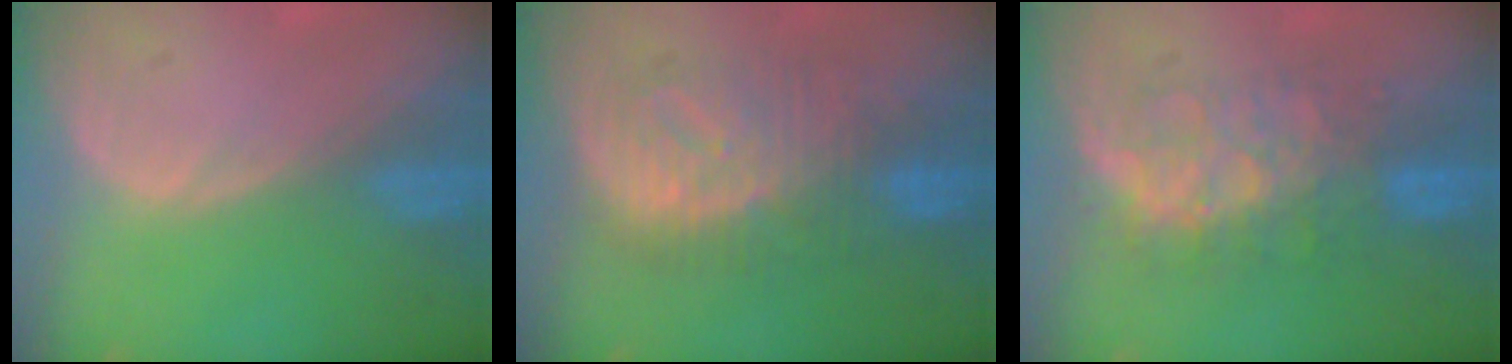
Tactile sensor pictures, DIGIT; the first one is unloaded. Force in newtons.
{"total": 8.9, "press": 8.9, "slide": 0.3}
{"total": 8.2, "press": 8.0, "slide": 1.5}